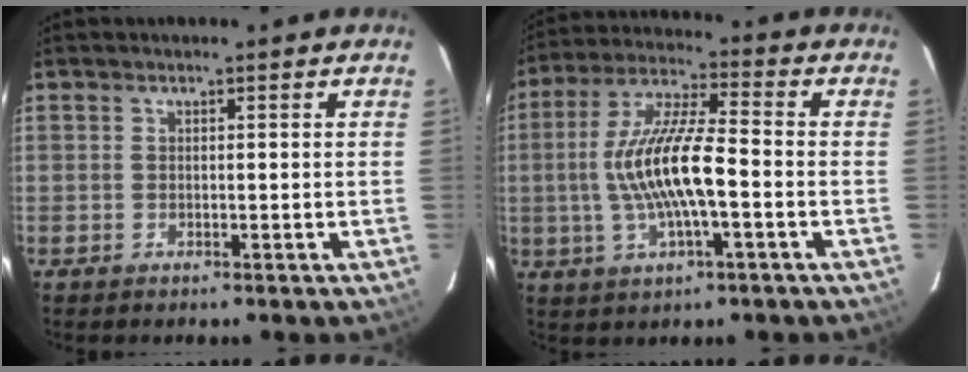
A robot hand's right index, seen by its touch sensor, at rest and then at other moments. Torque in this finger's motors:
{"motor_torque": [1.70, 0.13, 0.93, 0.21]}